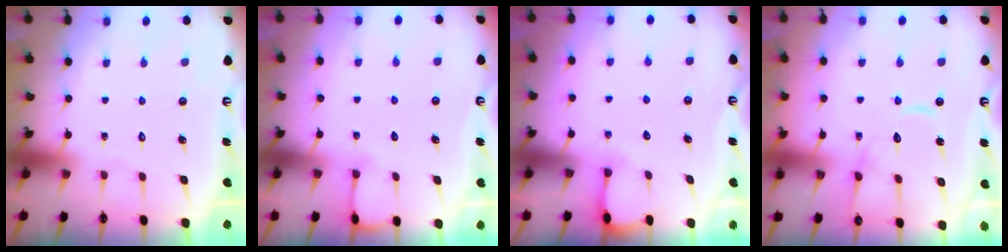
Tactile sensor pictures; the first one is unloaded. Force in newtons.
{"total": 3.1, "press": 3.1, "slide": 0.4}
{"total": 2.0, "press": 2.0, "slide": 0.3}
{"total": 12.8, "press": 12.8, "slide": 1.2}